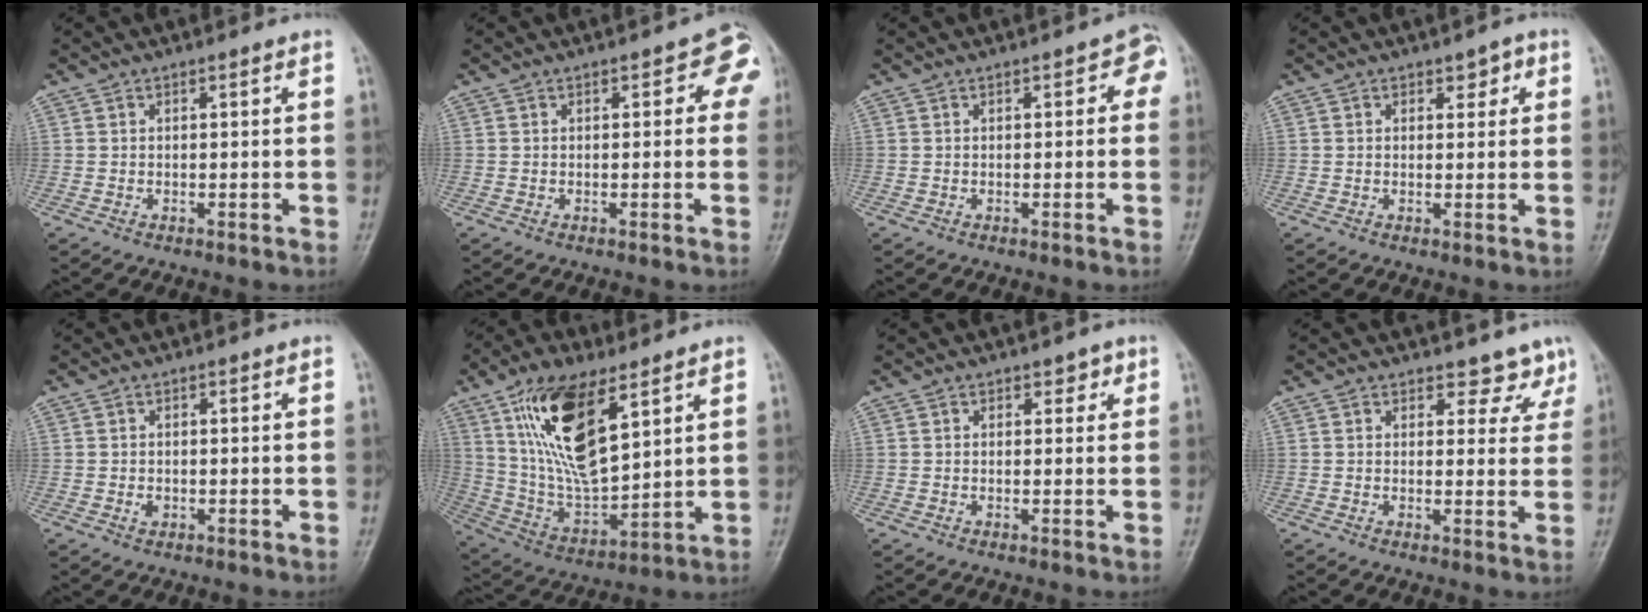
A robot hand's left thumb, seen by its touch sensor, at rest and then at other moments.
{"total": 6.8, "force": [1.7, 2.3, 6.1], "torque": [-0.057, 0.009, 0.010]}
{"total": 3.0, "force": [0.3, 1.8, 2.4], "torque": [-0.005, 0.008, -0.008]}
{"total": 2.6, "force": [1.2, 1.7, 1.5], "torque": [0.002, -0.002, 0.014]}
{"total": 1.5, "force": [-0.5, 1.1, 0.8], "torque": [-0.011, 0.003, -0.008]}
{"total": 18.9, "force": [8.9, 8.1, 14.6], "torque": [-0.251, -0.037, 0.177]}
{"total": 2.1, "force": [1.1, 1.5, 1.0], "torque": [0.009, -0.002, 0.010]}
{"total": 5.2, "force": [4.3, 2.7, 0.6], "torque": [0.028, -0.028, 0.040]}